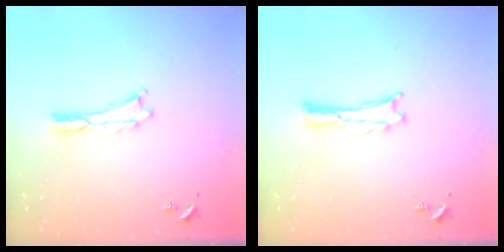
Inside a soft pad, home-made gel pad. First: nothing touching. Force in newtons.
{"total": 0.0}